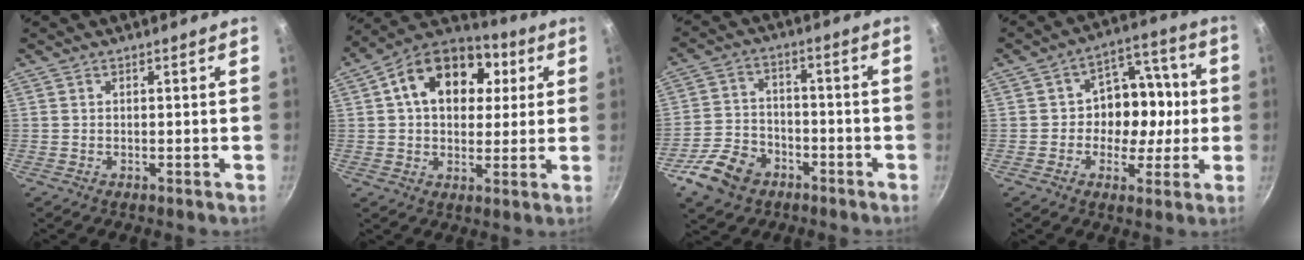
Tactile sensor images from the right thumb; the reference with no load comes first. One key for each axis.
{"total": 17.7, "fx": 4.6, "fy": 12.5, "fz": 11.6, "tx": -0.165, "ty": 0.017, "tz": 0.057}
{"total": 10.5, "fx": -5.7, "fy": 7.4, "fz": 4.8, "tx": -0.079, "ty": 0.040, "tz": -0.106}
{"total": 11.8, "fx": -0.8, "fy": 9.3, "fz": 7.3, "tx": -0.054, "ty": 0.025, "tz": -0.022}